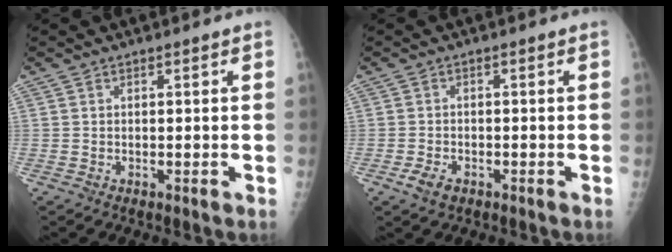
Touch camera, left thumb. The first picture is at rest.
{"total": 2.9, "force": [-1.5, 1.7, 1.7], "torque": [-0.035, 0.000, -0.026]}